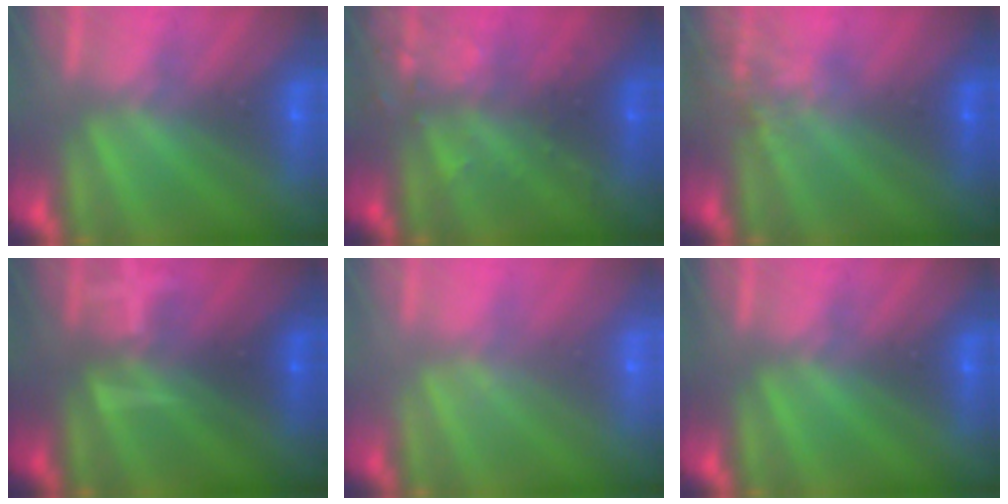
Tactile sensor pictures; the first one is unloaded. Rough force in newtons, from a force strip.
{"total": 2.9}
{"total": 3.9}
{"total": 3.2}
{"total": 1.8}
{"total": 0.0}